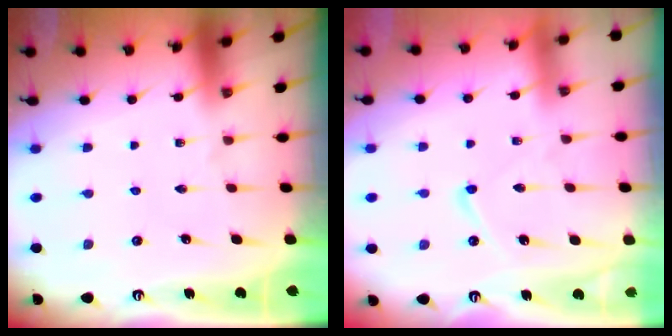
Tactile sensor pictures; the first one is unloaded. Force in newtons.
{"total": 6.7, "press": 6.6, "slide": 0.7}